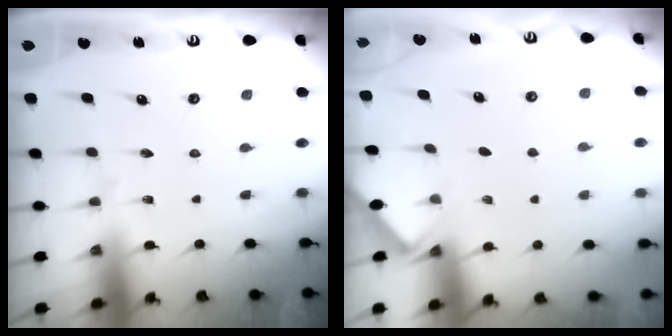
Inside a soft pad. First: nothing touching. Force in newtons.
{"total": 1.7, "press": 1.6, "slide": 0.2}